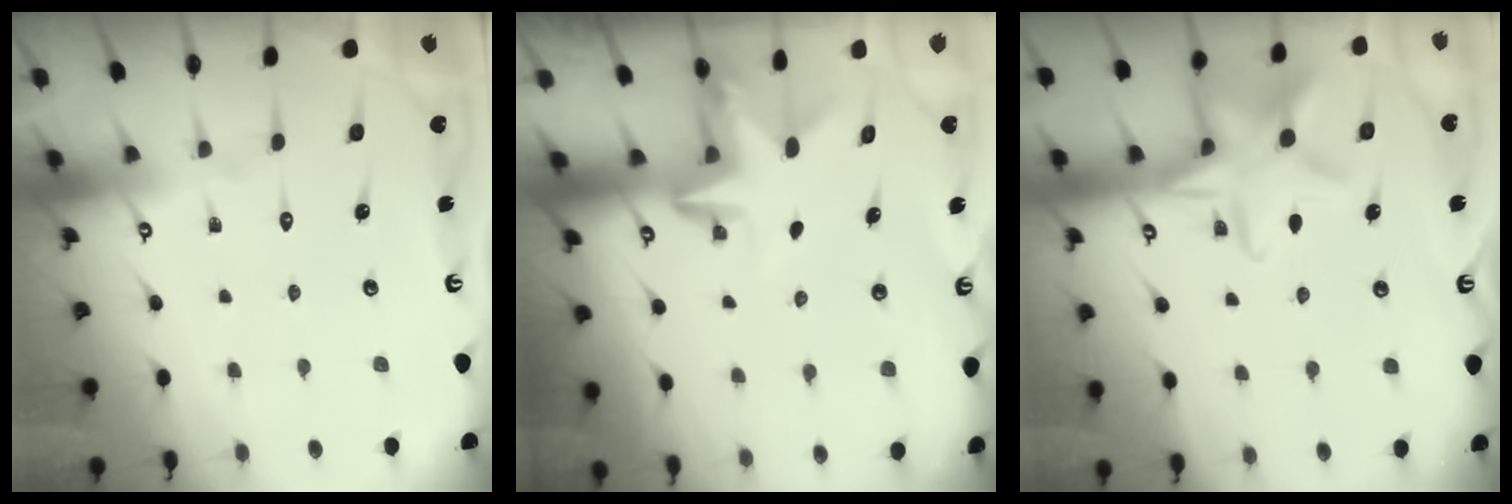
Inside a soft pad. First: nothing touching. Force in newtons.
{"total": 3.4, "press": 3.3, "slide": 0.3}
{"total": 13.0, "press": 13.0, "slide": 0.9}